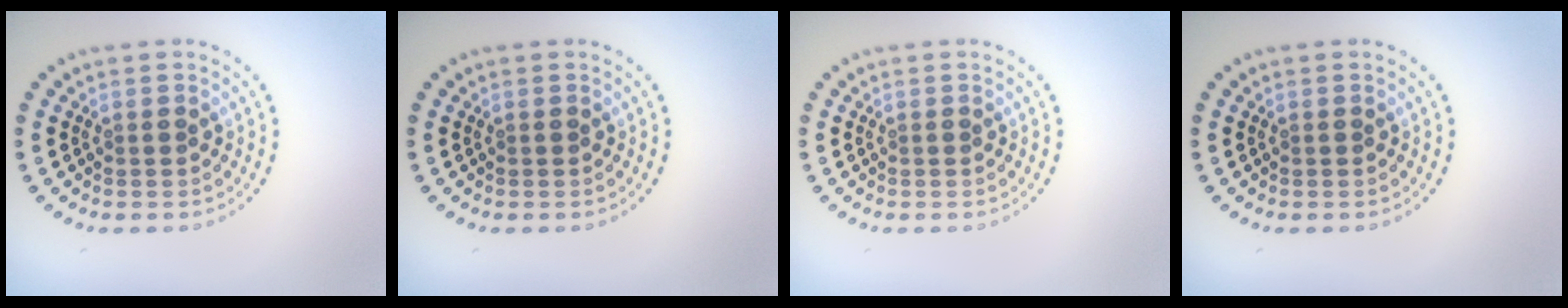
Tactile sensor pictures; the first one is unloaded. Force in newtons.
{"total": 0.0}
{"total": 0.0}
{"total": 0.0}